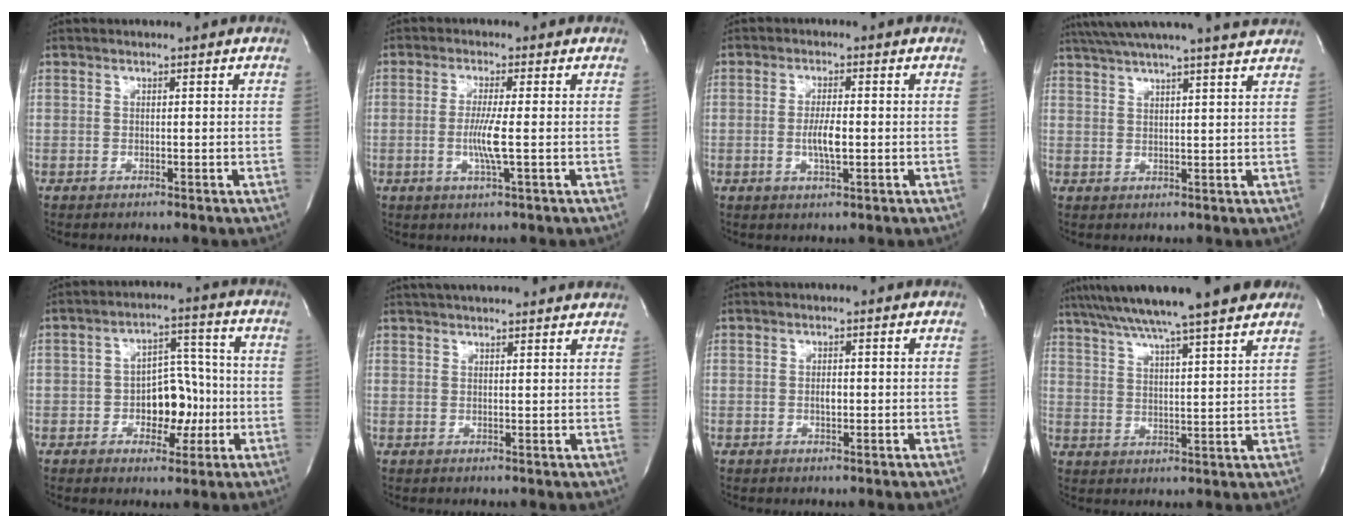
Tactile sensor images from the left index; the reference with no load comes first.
{"total": 4.6, "force": [-0.7, -0.4, 4.5], "torque": [-0.096, -0.011, -0.015]}
{"total": 3.9, "force": [-0.6, 0.7, 3.8], "torque": [-0.077, -0.005, -0.008]}
{"total": 16.3, "force": [14.8, -0.7, 6.9], "torque": [-0.126, 0.001, 0.199]}
{"total": 7.9, "force": [-1.9, 4.7, 6.1], "torque": [-0.093, 0.022, -0.026]}
{"total": 15.3, "force": [14.1, 1.7, 5.8], "torque": [-0.087, 0.041, 0.183]}
{"total": 1.1, "force": [-0.1, 0.5, 1.0], "torque": [-0.021, 0.000, 0.000]}
{"total": 20.3, "force": [17.0, 0.5, 11.1], "torque": [-0.198, 0.026, 0.248]}